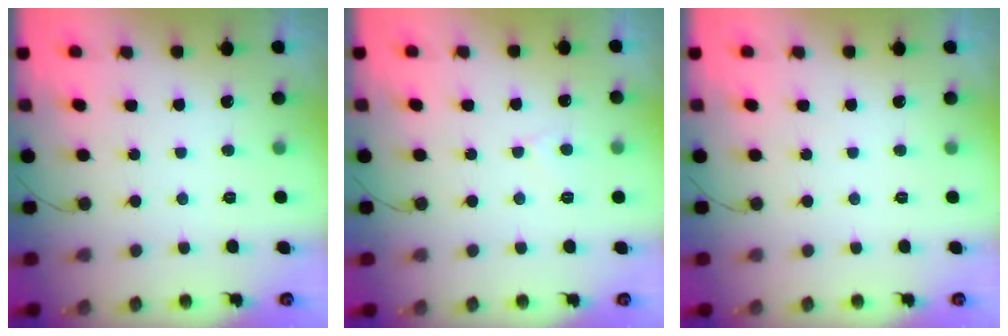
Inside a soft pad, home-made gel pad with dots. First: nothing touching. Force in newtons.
{"total": 2.7, "press": 2.7, "slide": 0.2}
{"total": 0.0}